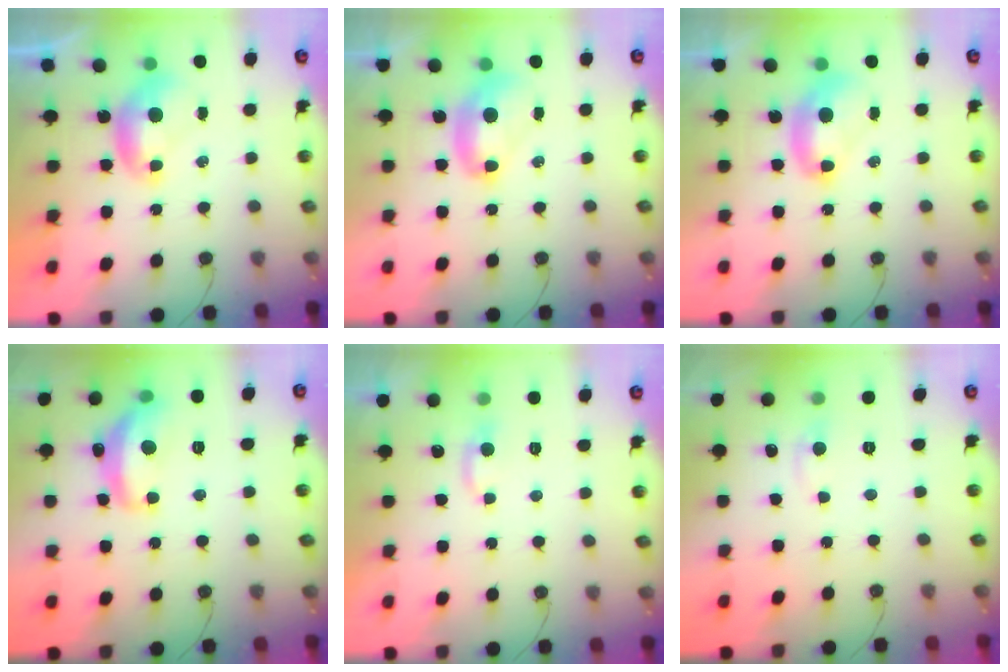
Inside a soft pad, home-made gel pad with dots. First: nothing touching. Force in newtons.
{"total": 2.6, "press": 2.6, "slide": 0.1}
{"total": 2.5, "press": 2.5, "slide": 0.1}
{"total": 8.8, "press": 8.8, "slide": 0.5}
{"total": 2.2, "press": 2.2, "slide": 0.5}
{"total": 0.8, "press": 0.4, "slide": 0.6}